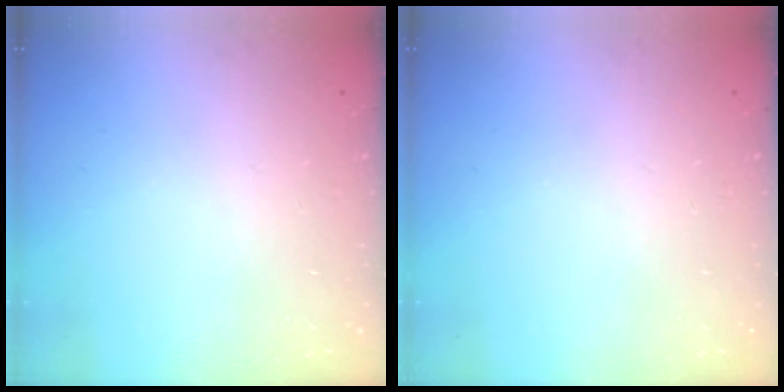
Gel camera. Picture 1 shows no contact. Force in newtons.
{"total": 0.0}